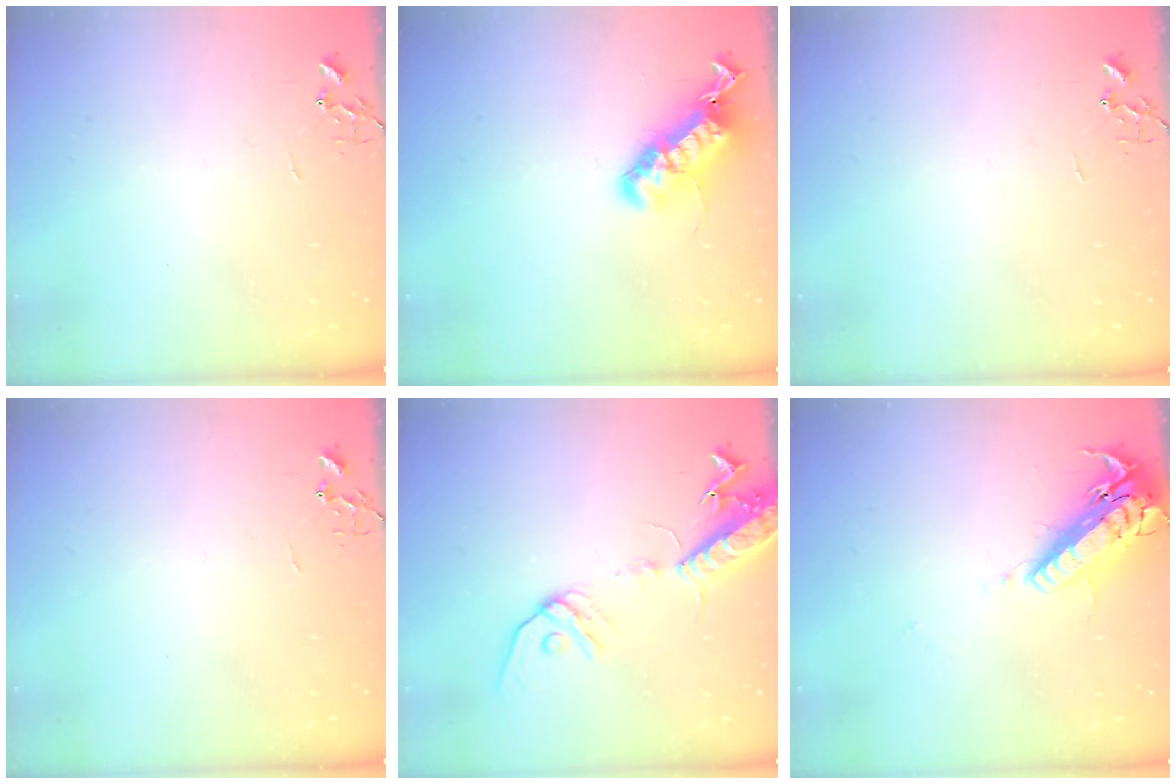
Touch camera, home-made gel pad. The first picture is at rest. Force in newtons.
{"total": 19.9, "press": 19.9, "slide": 0.3}
{"total": 0.0}
{"total": 0.0}
{"total": 15.4, "press": 15.0, "slide": 3.4}
{"total": 17.6, "press": 17.3, "slide": 3.4}